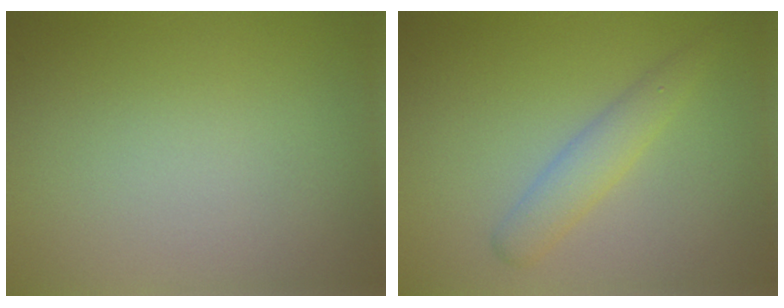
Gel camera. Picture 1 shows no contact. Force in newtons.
{"total": 2.5, "press": 2.5, "slide": 0.1}